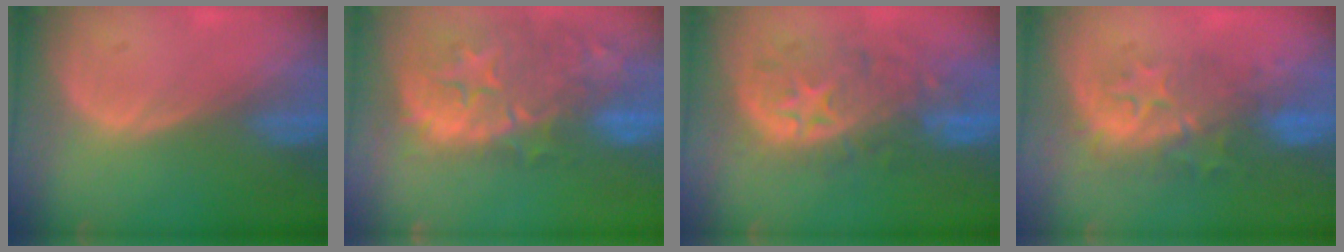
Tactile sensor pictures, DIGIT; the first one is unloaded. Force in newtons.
{"total": 15.1, "press": 12.0, "slide": 9.2}
{"total": 11.0, "press": 9.8, "slide": 5.1}
{"total": 8.1, "press": 8.1, "slide": 0.8}